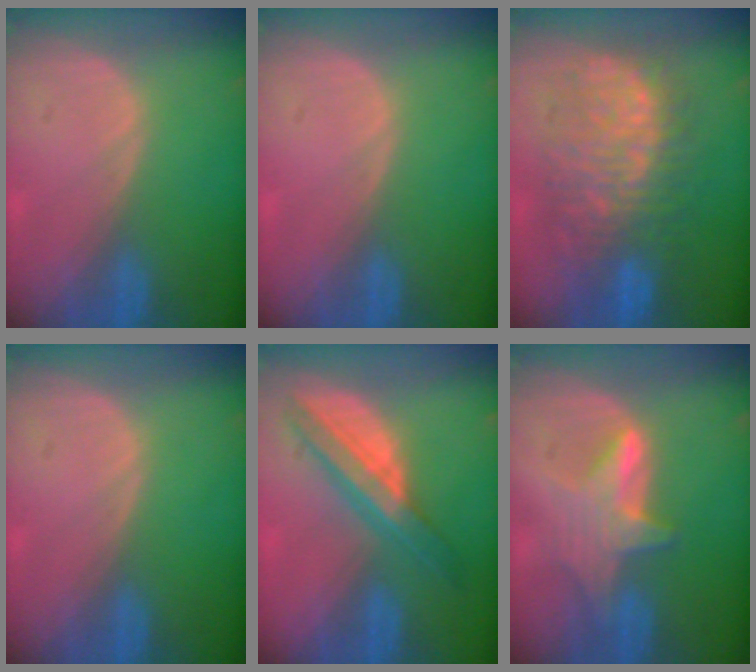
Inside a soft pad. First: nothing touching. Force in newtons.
{"total": 0.0}
{"total": 12.1, "press": 12.0, "slide": 1.5}
{"total": 0.0}
{"total": 6.9, "press": 6.9, "slide": 0.2}
{"total": 6.2, "press": 6.0, "slide": 1.3}